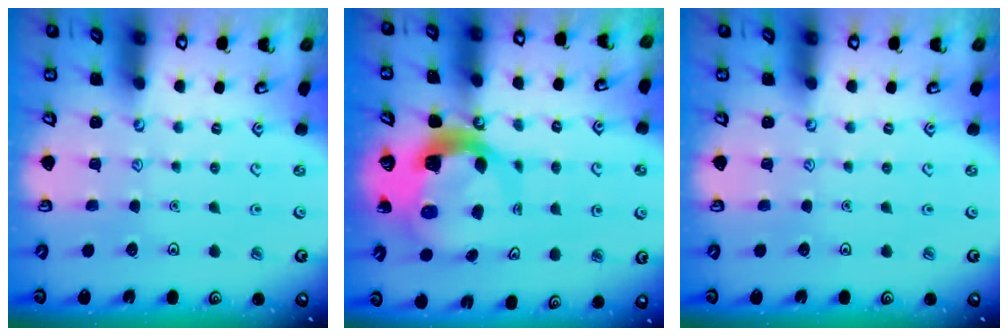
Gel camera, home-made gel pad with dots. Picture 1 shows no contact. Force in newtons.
{"total": 9.5, "press": 9.5, "slide": 1.0}
{"total": 0.0}